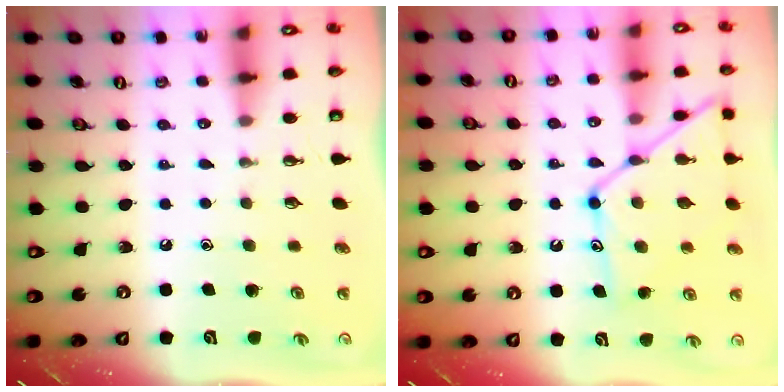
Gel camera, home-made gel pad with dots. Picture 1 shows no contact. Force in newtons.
{"total": 13.7, "press": 13.7, "slide": 1.0}